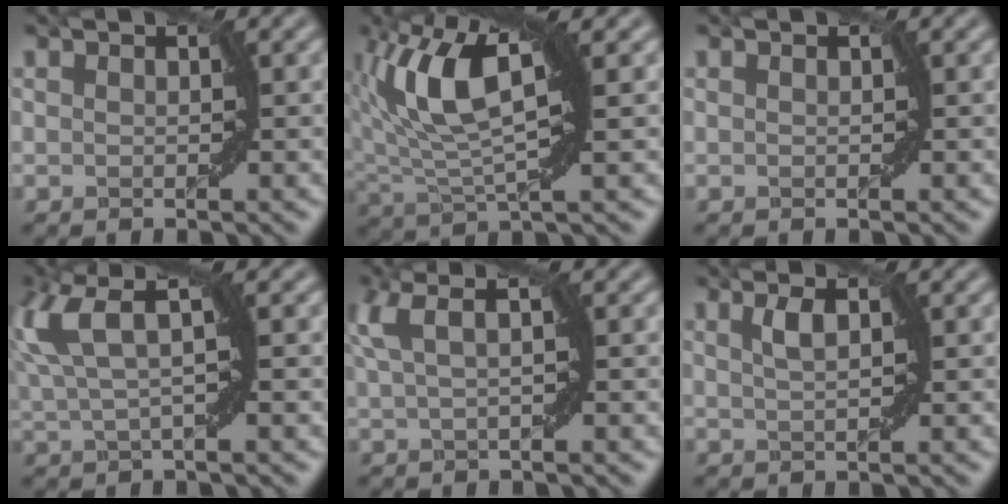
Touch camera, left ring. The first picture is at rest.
{"total": 8.9, "force": [2.5, 3.4, 7.8], "torque": [-0.166, 0.011, 0.043]}
{"total": 0.0}
{"total": 5.7, "force": [2.0, 1.5, 5.1], "torque": [-0.113, 0.016, 0.038]}
{"total": 4.1, "force": [1.6, 0.9, 3.6], "torque": [-0.066, 0.018, 0.029]}
{"total": 1.6, "force": [0.7, 0.4, 1.4], "torque": [-0.028, 0.004, 0.013]}